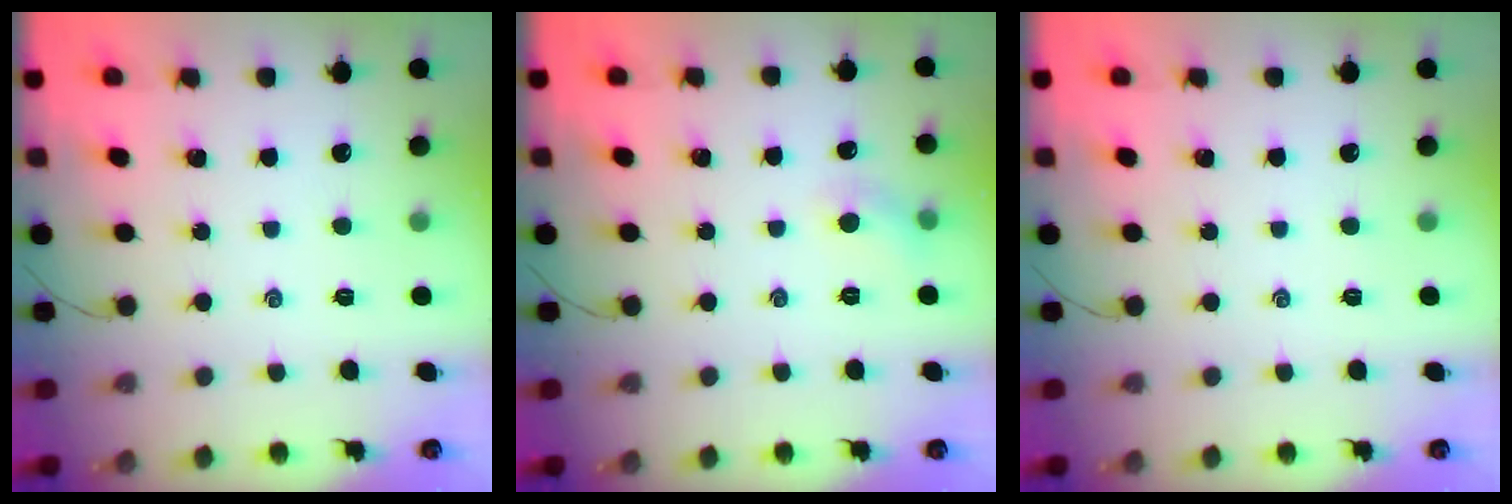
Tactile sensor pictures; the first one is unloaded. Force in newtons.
{"total": 4.4, "press": 4.2, "slide": 1.2}
{"total": 0.0}